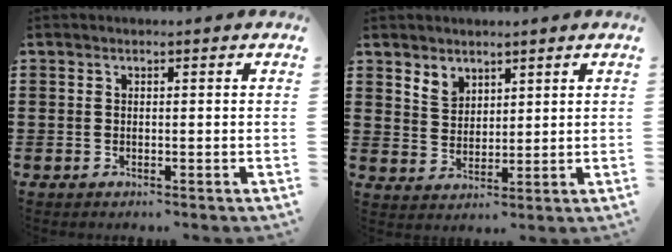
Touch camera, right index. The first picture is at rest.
{"total": 3.5, "force": [2.7, 2.1, 0.2], "torque": [-0.015, 0.004, 0.053]}